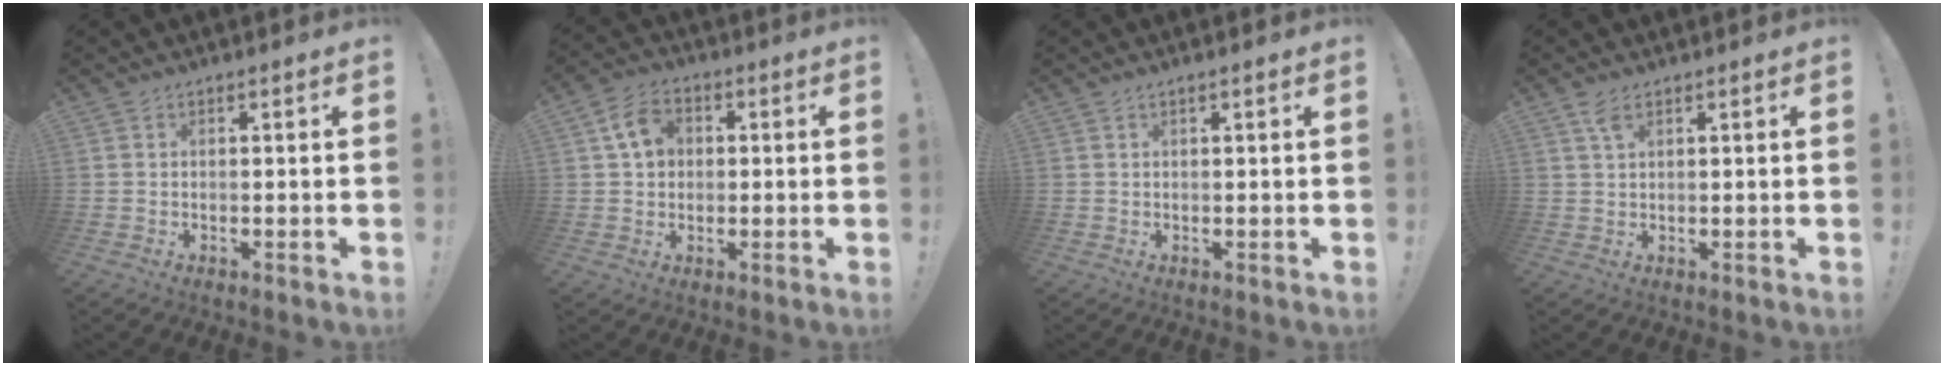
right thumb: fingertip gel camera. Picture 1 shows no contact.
{"total": 8.5, "force": [2.2, 6.6, 4.9], "torque": [-0.085, 0.013, 0.047]}
{"total": 0.8, "force": [0.5, -0.1, 0.7], "torque": [-0.013, 0.001, 0.007]}
{"total": 3.2, "force": [1.9, 1.3, 2.3], "torque": [-0.047, -0.005, 0.035]}